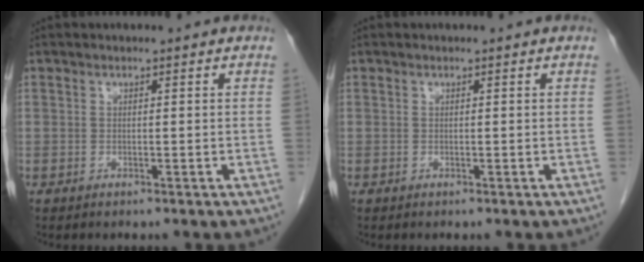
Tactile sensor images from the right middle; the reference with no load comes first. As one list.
[{"total": 0.0}]